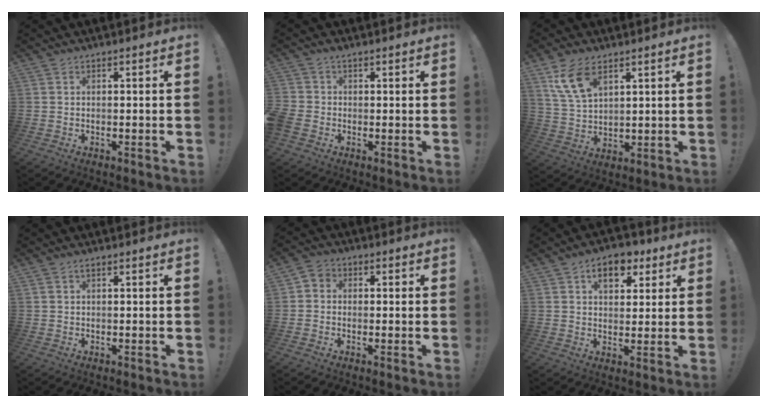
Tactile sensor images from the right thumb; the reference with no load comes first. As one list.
[{"total": 3.9, "force": [-0.6, 3.3, 1.9], "torque": [-0.048, 0.007, -0.009]}, {"total": 11.1, "force": [6.5, 6.0, 6.7], "torque": [-0.132, -0.020, 0.126]}, {"total": 0.9, "force": [0.4, 0.6, 0.5], "torque": [-0.013, 0.004, 0.008]}, {"total": 3.5, "force": [-1.6, 2.7, 1.5], "torque": [-0.023, 0.016, -0.027]}, {"total": 8.4, "force": [3.9, 5.6, 4.9], "torque": [-0.064, -0.004, 0.070]}]